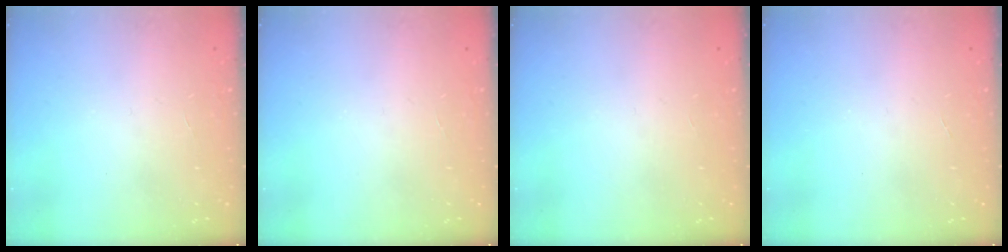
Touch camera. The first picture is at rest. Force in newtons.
{"total": 0.0}
{"total": 0.0}
{"total": 0.0}